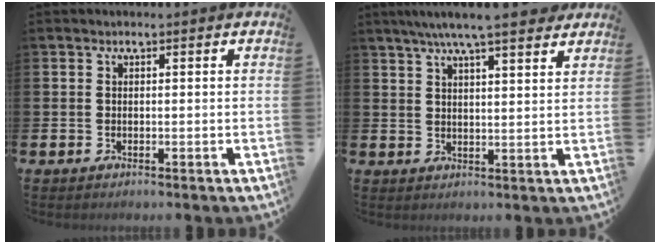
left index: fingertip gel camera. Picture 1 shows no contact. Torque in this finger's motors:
{"motor_torque": [0.68, -0.73, 1.06, 0.21]}